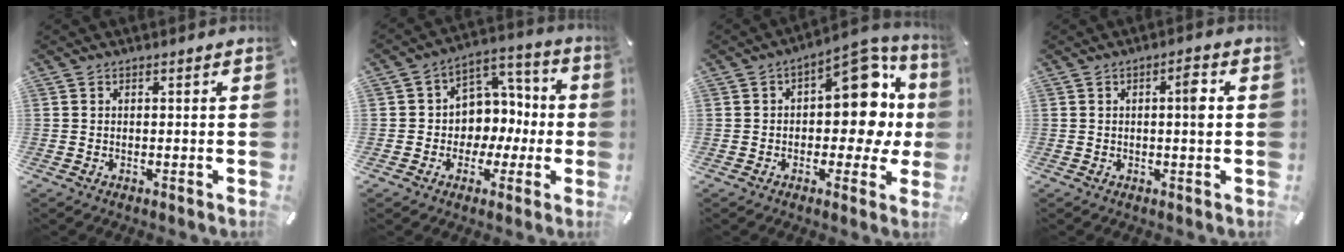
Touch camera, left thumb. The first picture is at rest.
{"total": 9.2, "force": [-1.6, 8.9, 1.8], "torque": [-0.023, 0.010, -0.021]}
{"total": 16.4, "force": [3.0, 9.5, 12.9], "torque": [-0.147, -0.026, 0.048]}
{"total": 4.0, "force": [0.3, 0.8, 3.9], "torque": [-0.059, 0.002, -0.003]}